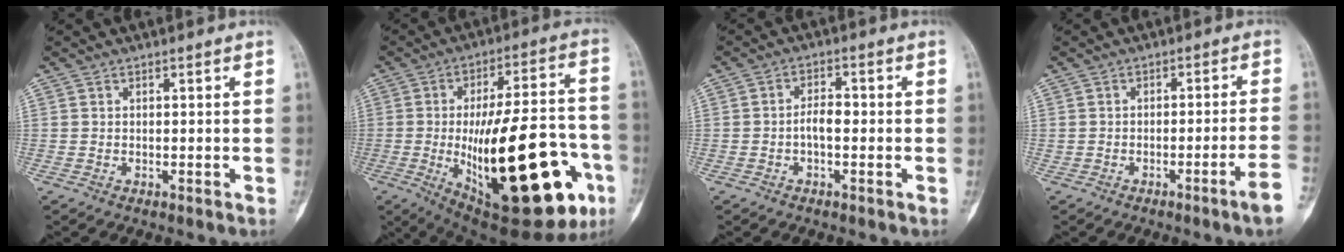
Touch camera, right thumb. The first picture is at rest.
{"total": 33.1, "force": [-8.8, 12.1, 29.6], "torque": [-0.405, 0.002, -0.107]}
{"total": 3.3, "force": [-0.7, 1.6, 2.8], "torque": [-0.043, 0.015, -0.016]}
{"total": 5.6, "force": [-2.9, -0.5, 4.8], "torque": [-0.074, 0.021, -0.040]}